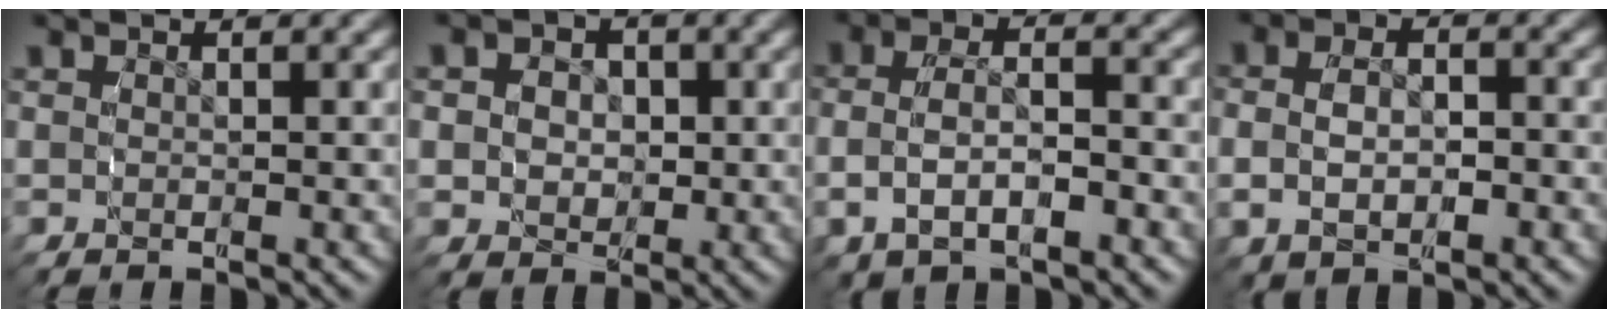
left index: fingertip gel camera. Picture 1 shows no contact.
{"total": 4.7, "force": [0.0, 4.2, 2.0], "torque": [-0.039, -0.011, 0.000]}
{"total": 4.6, "force": [-1.7, 2.9, 3.2], "torque": [-0.069, -0.007, -0.028]}
{"total": 4.3, "force": [-0.7, 3.1, 2.8], "torque": [-0.060, -0.002, -0.012]}